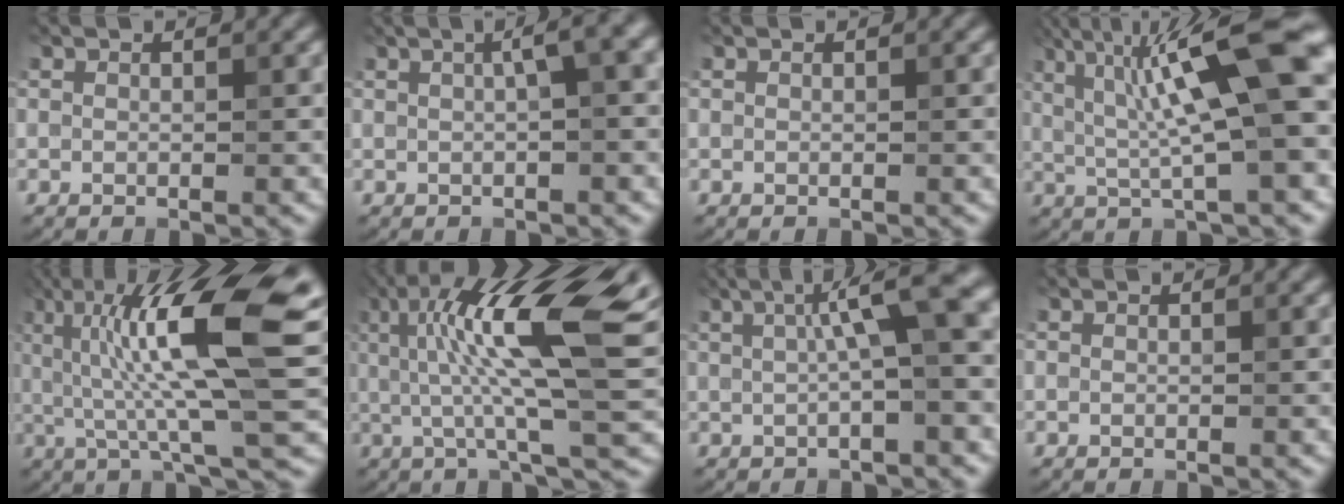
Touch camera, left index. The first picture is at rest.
{"total": 4.0, "force": [0.9, 1.0, 3.8], "torque": [-0.046, 0.023, 0.010]}
{"total": 0.0}
{"total": 12.2, "force": [3.0, 2.1, 11.6], "torque": [-0.186, 0.012, 0.047]}
{"total": 13.8, "force": [3.3, 3.1, 13.1], "torque": [-0.221, 0.017, 0.050]}
{"total": 13.5, "force": [2.8, 2.6, 12.9], "torque": [-0.216, 0.018, 0.045]}
{"total": 7.4, "force": [1.7, 1.5, 7.1], "torque": [-0.091, 0.024, 0.018]}
{"total": 0.0}